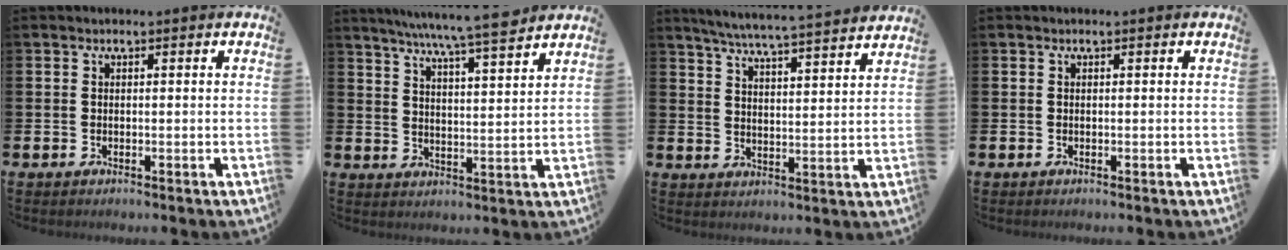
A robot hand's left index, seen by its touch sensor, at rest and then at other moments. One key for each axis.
{"total": 7.6, "fx": 7.1, "fy": -0.4, "fz": 2.7, "tx": -0.062, "ty": -0.046, "tz": 0.123}
{"total": 6.1, "fx": 5.9, "fy": -0.4, "fz": 1.5, "tx": -0.055, "ty": -0.041, "tz": 0.103}
{"total": 0.0}